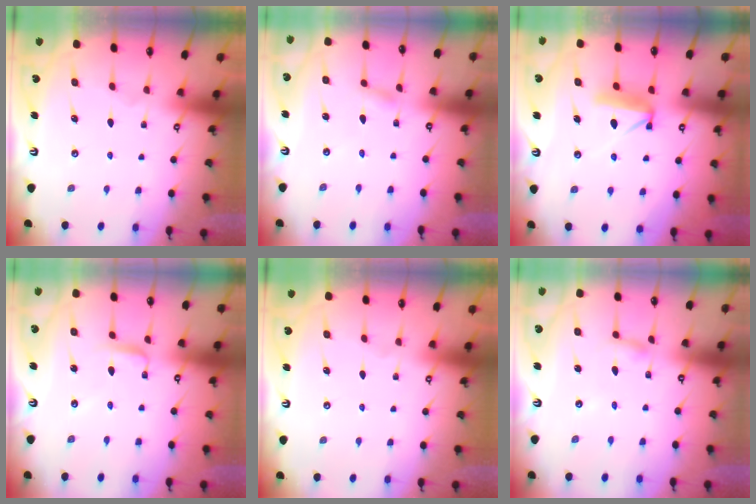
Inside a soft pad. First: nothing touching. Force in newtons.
{"total": 1.5, "press": 1.5, "slide": 0.2}
{"total": 9.2, "press": 9.2, "slide": 0.7}
{"total": 2.9, "press": 2.9, "slide": 0.2}
{"total": 0.0}
{"total": 2.7, "press": 2.7, "slide": 0.1}